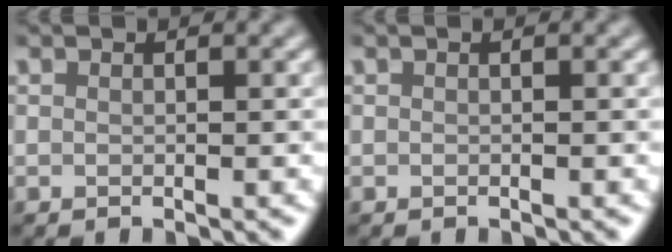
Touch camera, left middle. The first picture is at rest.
{"total": 0.0}